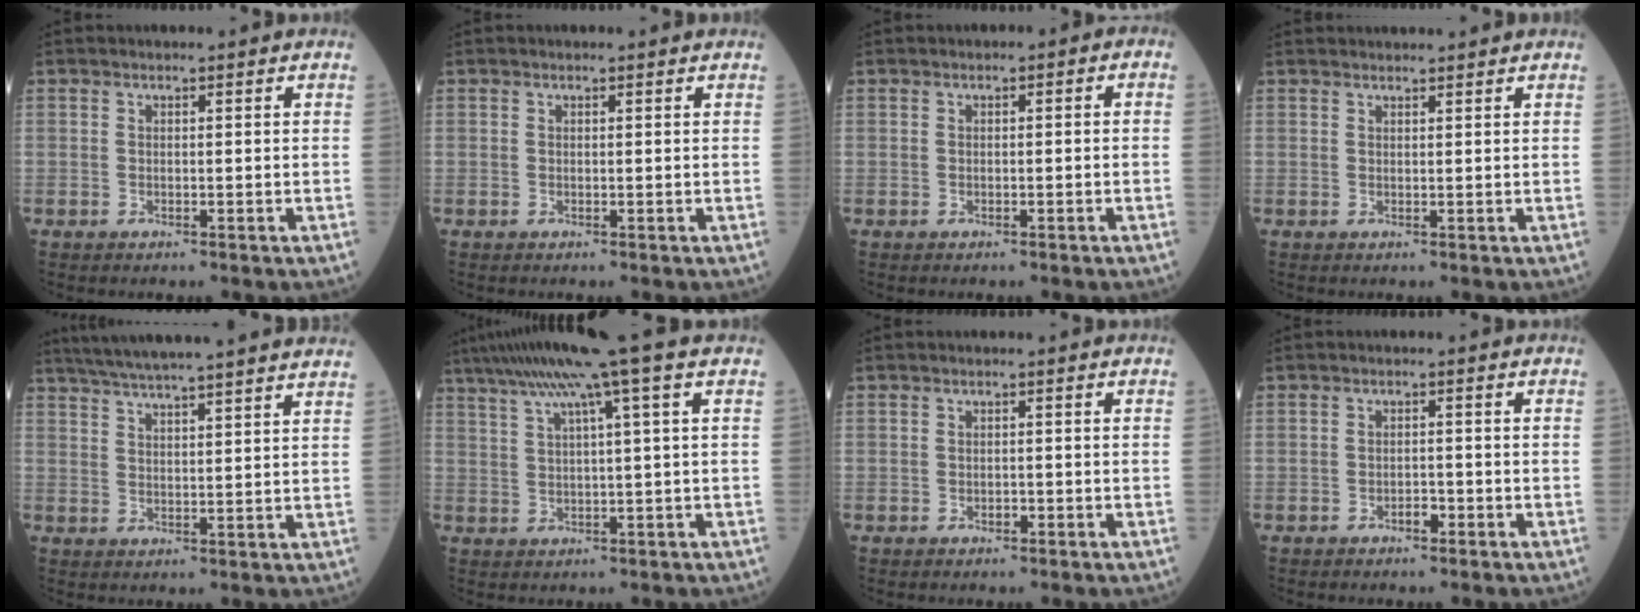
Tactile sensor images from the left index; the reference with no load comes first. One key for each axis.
{"total": 0.0}
{"total": 1.3, "fx": -0.6, "fy": 0.7, "fz": 1.0, "tx": -0.010, "ty": 0.015, "tz": -0.012}
{"total": 3.5, "fx": 3.4, "fy": 0.0, "fz": 0.8, "tx": -0.009, "ty": 0.027, "tz": 0.047}
{"total": 18.9, "fx": 16.9, "fy": -0.3, "fz": 8.6, "tx": -0.146, "ty": 0.010, "tz": 0.227}
{"total": 11.3, "fx": 7.3, "fy": -1.5, "fz": 8.6, "tx": -0.145, "ty": 0.035, "tz": 0.105}
{"total": 0.8, "fx": -0.4, "fy": 0.4, "fz": 0.4, "tx": -0.009, "ty": 0.002, "tz": -0.006}
{"total": 1.5, "fx": -1.0, "fy": 0.6, "fz": 0.8, "tx": -0.012, "ty": 0.003, "tz": -0.017}